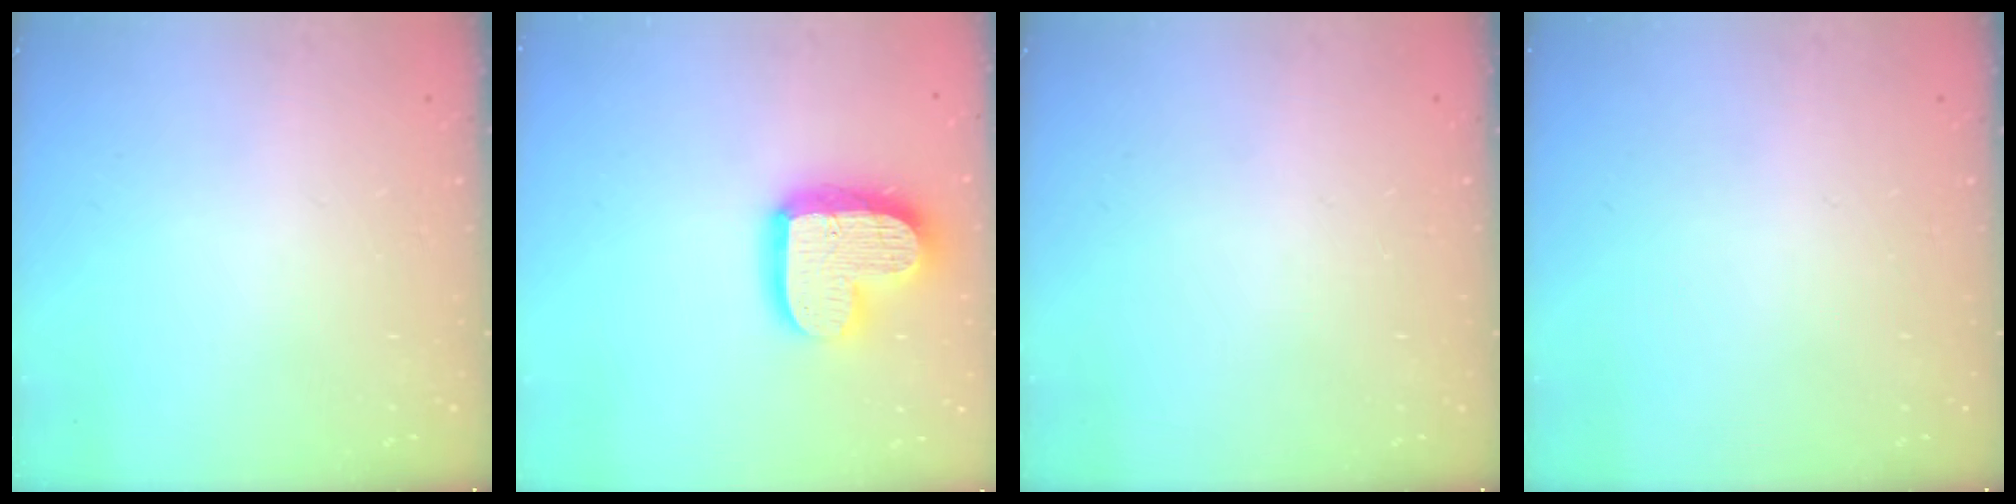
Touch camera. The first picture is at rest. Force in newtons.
{"total": 17.7, "press": 17.6, "slide": 1.3}
{"total": 0.0}
{"total": 0.0}